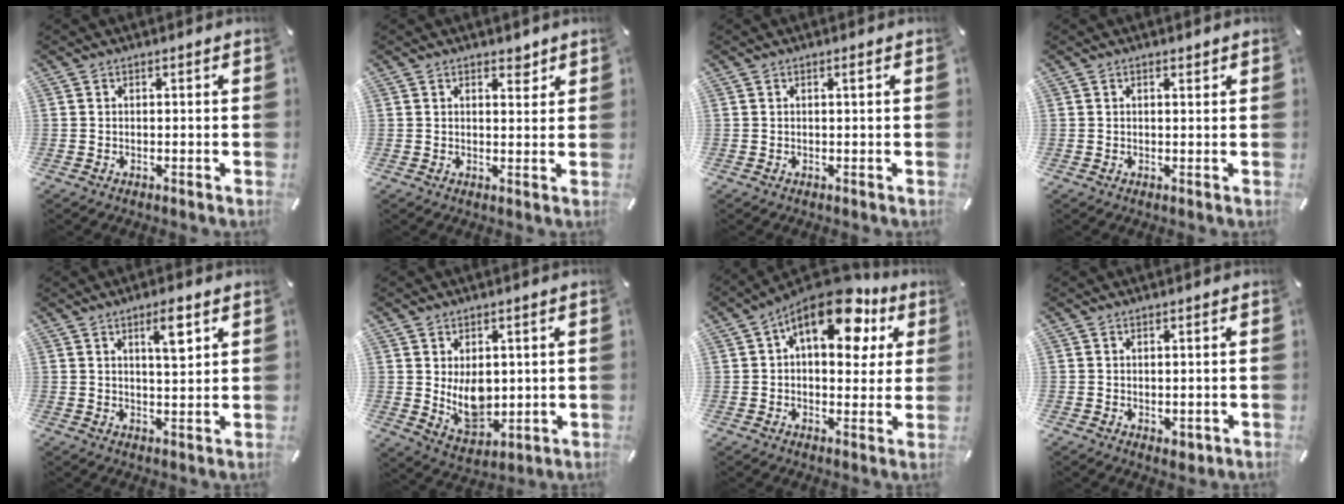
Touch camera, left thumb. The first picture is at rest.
{"total": 2.8, "force": [2.0, 1.6, 1.1], "torque": [-0.002, -0.011, 0.031]}
{"total": 0.7, "force": [0.2, 0.0, 0.6], "torque": [-0.011, 0.000, 0.004]}
{"total": 0.9, "force": [0.6, 0.4, 0.6], "torque": [-0.012, 0.001, 0.010]}
{"total": 6.1, "force": [3.0, 1.5, 5.1], "torque": [-0.076, -0.009, 0.042]}
{"total": 9.5, "force": [1.2, 6.9, 6.5], "torque": [-0.089, -0.016, 0.025]}
{"total": 16.7, "force": [8.1, 8.7, 11.7], "torque": [-0.168, -0.036, 0.136]}
{"total": 1.4, "force": [0.0, 1.1, 0.9], "torque": [-0.015, 0.004, 0.001]}